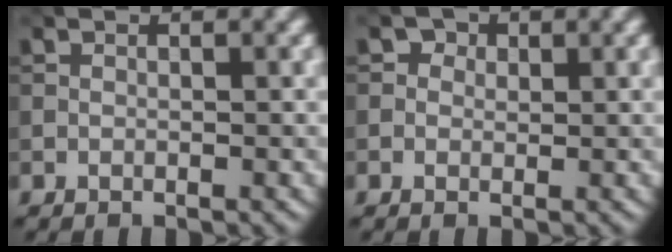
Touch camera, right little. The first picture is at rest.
{"total": 1.4, "force": [0.6, 1.2, 0.4], "torque": [0.000, -0.007, 0.007]}